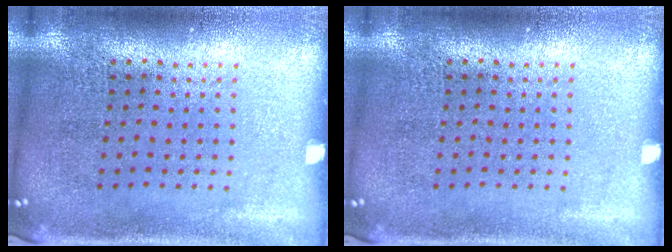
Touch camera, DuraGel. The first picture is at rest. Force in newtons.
{"total": 0.0}